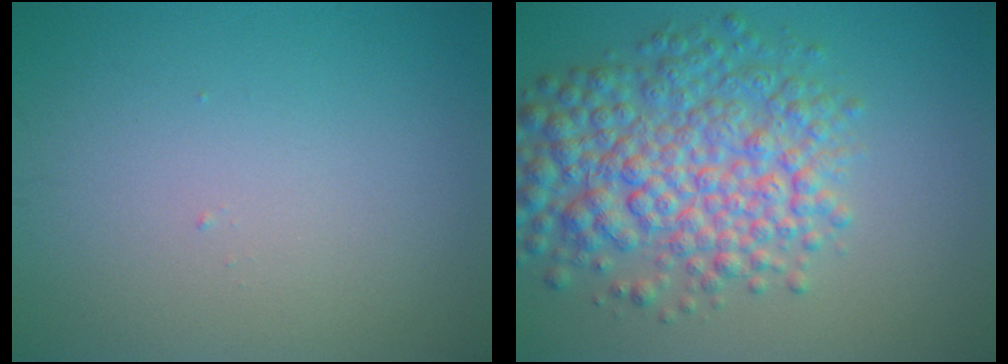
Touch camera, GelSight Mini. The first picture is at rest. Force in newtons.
{"total": 7.7, "press": 7.7, "slide": 0.2}